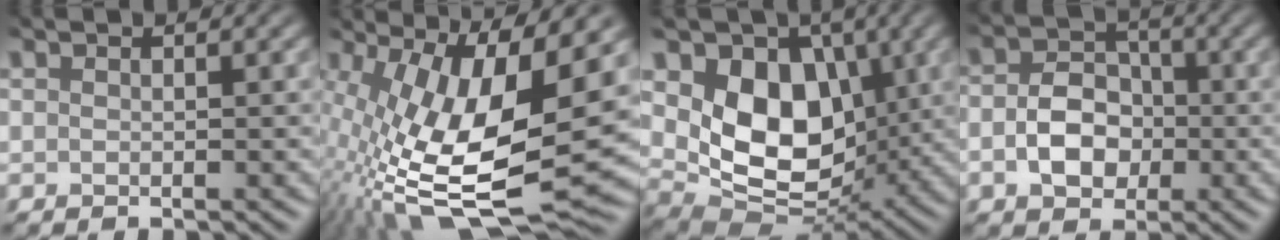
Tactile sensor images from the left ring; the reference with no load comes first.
{"total": 15.6, "force": [0.1, 5.6, 14.5], "torque": [-0.284, -0.011, 0.021]}
{"total": 8.8, "force": [0.5, 6.3, 6.1], "torque": [-0.113, -0.025, 0.003]}
{"total": 4.2, "force": [-2.1, 3.0, 2.0], "torque": [-0.033, -0.004, -0.037]}